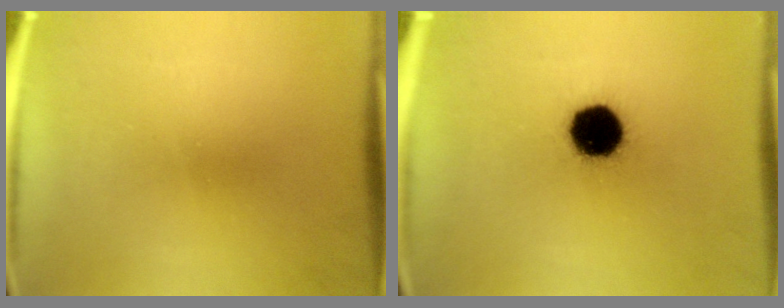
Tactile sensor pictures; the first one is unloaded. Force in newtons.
{"total": 17.2}